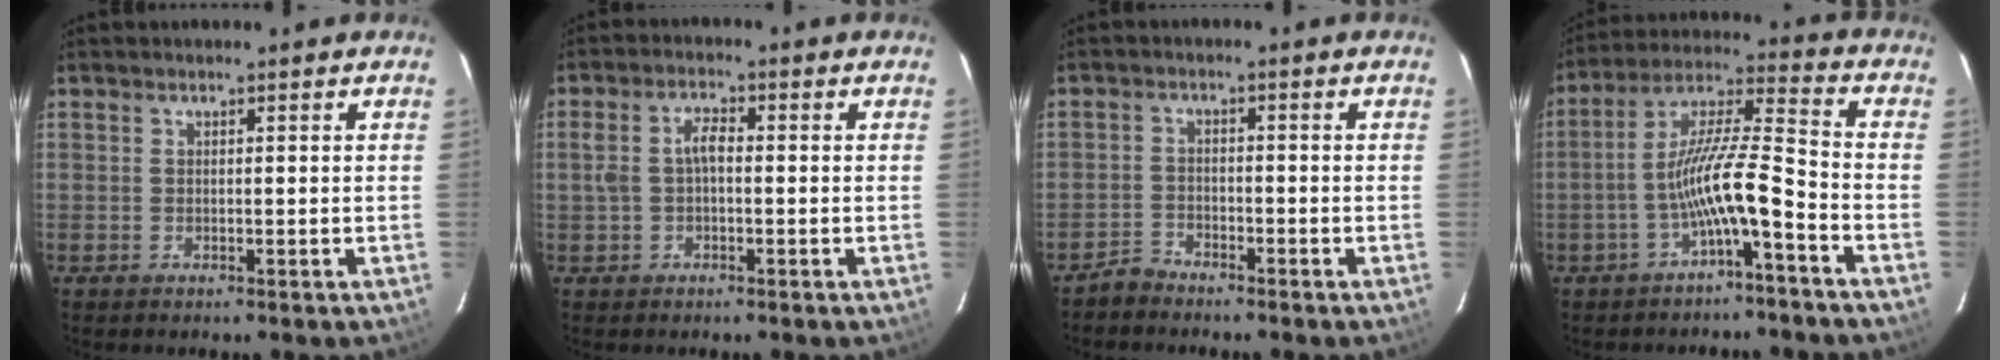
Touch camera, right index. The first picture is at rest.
{"total": 4.0, "force": [-0.4, 2.1, 3.4], "torque": [-0.071, 0.012, -0.003]}
{"total": 2.9, "force": [-2.8, 0.9, 0.0], "torque": [-0.005, 0.004, -0.054]}
{"total": 10.6, "force": [-4.8, 0.9, 9.3], "torque": [-0.192, 0.012, -0.087]}